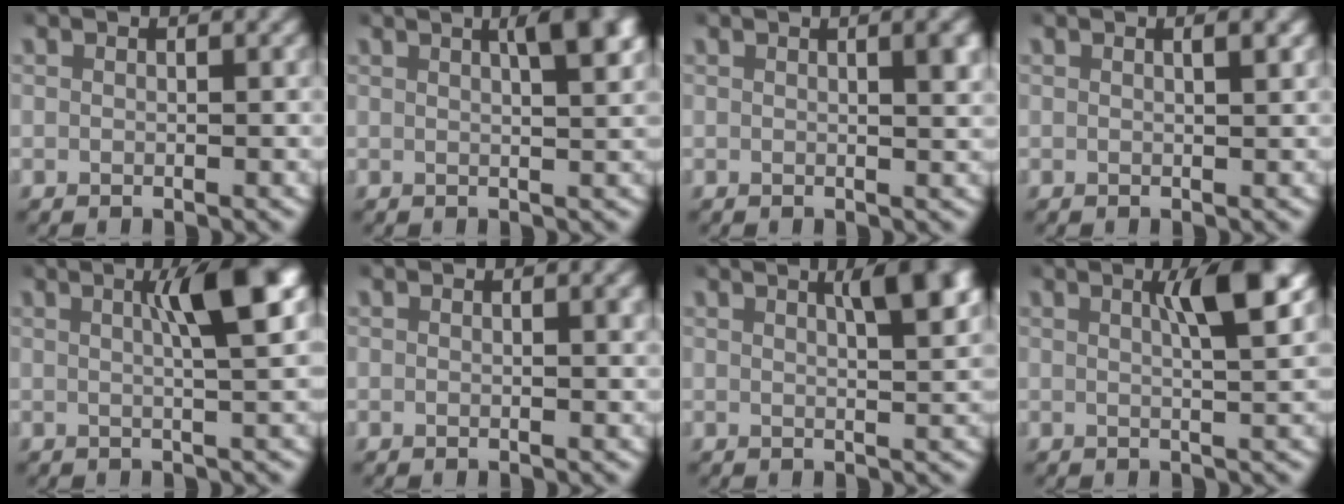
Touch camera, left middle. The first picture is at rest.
{"total": 5.9, "force": [2.4, 2.0, 5.0], "torque": [-0.061, 0.015, 0.031]}
{"total": 2.0, "force": [0.7, 0.1, 1.8], "torque": [-0.021, 0.002, 0.011]}
{"total": 1.0, "force": [0.5, 0.0, 0.9], "torque": [-0.013, 0.002, 0.009]}
{"total": 5.7, "force": [1.5, 0.9, 5.4], "torque": [-0.079, 0.012, 0.017]}
{"total": 0.6, "force": [0.3, -0.2, 0.4], "torque": [-0.002, 0.000, 0.005]}
{"total": 5.4, "force": [2.3, 1.4, 4.7], "torque": [-0.062, 0.008, 0.034]}
{"total": 4.7, "force": [1.6, 0.7, 4.4], "torque": [-0.067, 0.006, 0.023]}